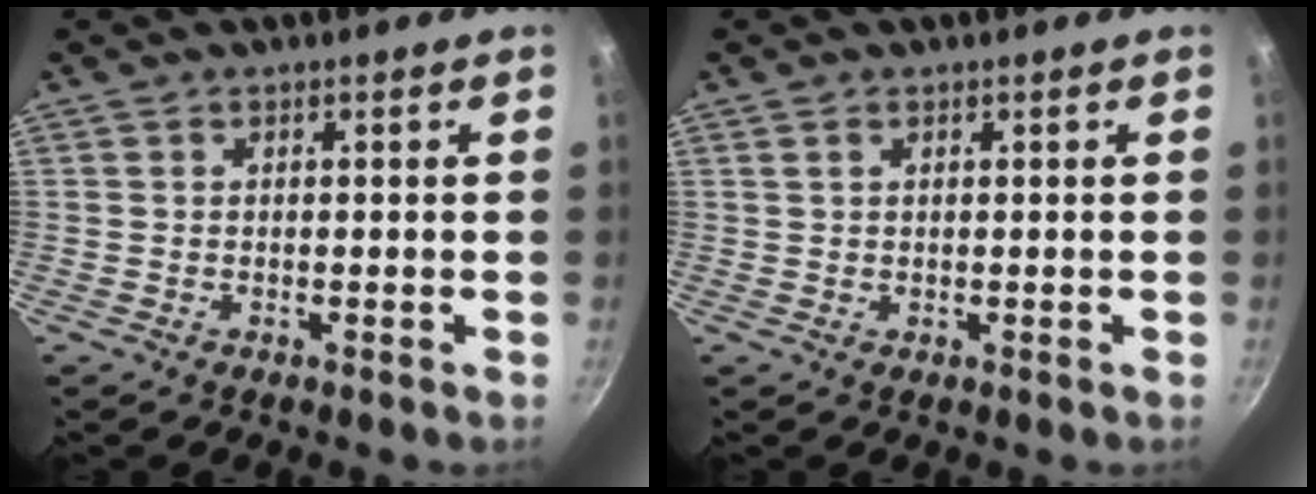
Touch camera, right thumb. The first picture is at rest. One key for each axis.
{"total": 0.9, "fx": 0.5, "fy": 0.5, "fz": 0.5, "tx": -0.011, "ty": -0.001, "tz": 0.011}